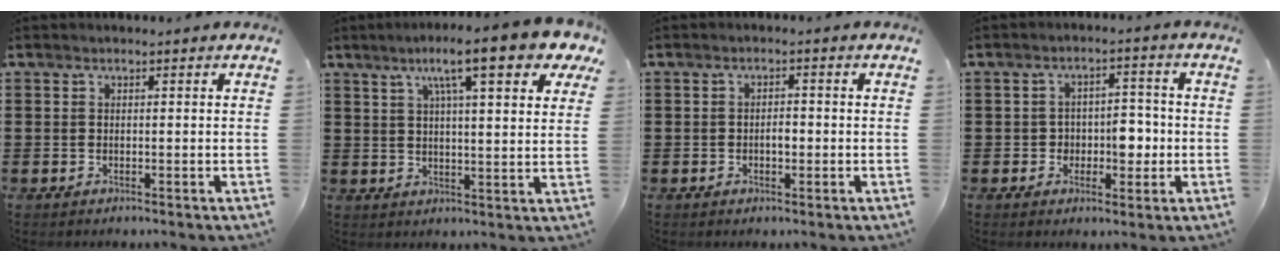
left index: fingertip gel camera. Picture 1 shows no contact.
{"total": 10.5, "force": [6.8, 1.4, 7.8], "torque": [-0.138, -0.014, 0.110]}
{"total": 1.8, "force": [-0.3, 0.7, 1.6], "torque": [-0.031, 0.004, -0.007]}
{"total": 4.7, "force": [-1.0, 3.5, 3.0], "torque": [-0.049, 0.003, -0.025]}